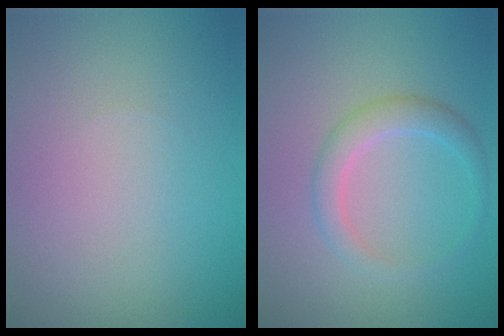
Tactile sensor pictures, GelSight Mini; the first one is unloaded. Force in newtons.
{"total": 2.4, "press": 2.4, "slide": 0.1}